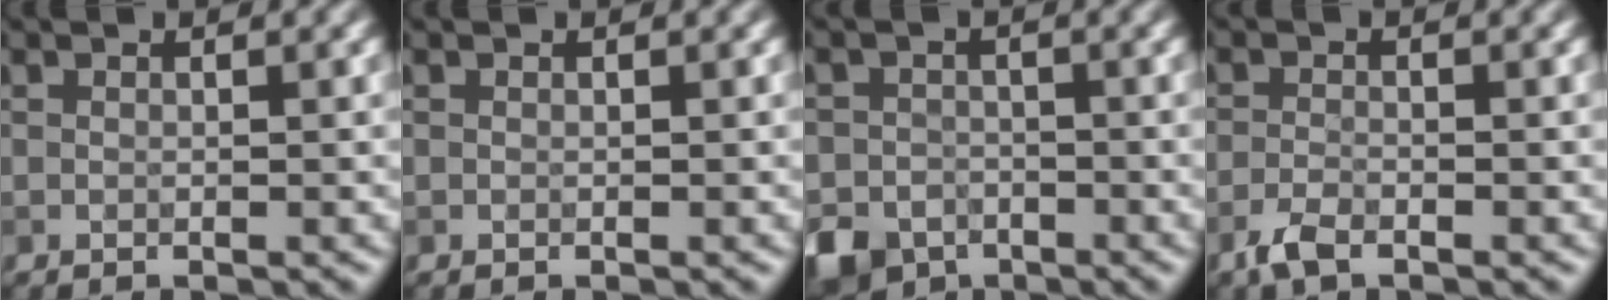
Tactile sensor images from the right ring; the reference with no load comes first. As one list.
[{"total": 0.0}, {"total": 5.6, "force": [-3.8, 3.8, 1.6], "torque": [-0.018, -0.008, -0.069]}, {"total": 2.0, "force": [-1.5, 0.7, 1.2], "torque": [-0.030, -0.003, -0.035]}]